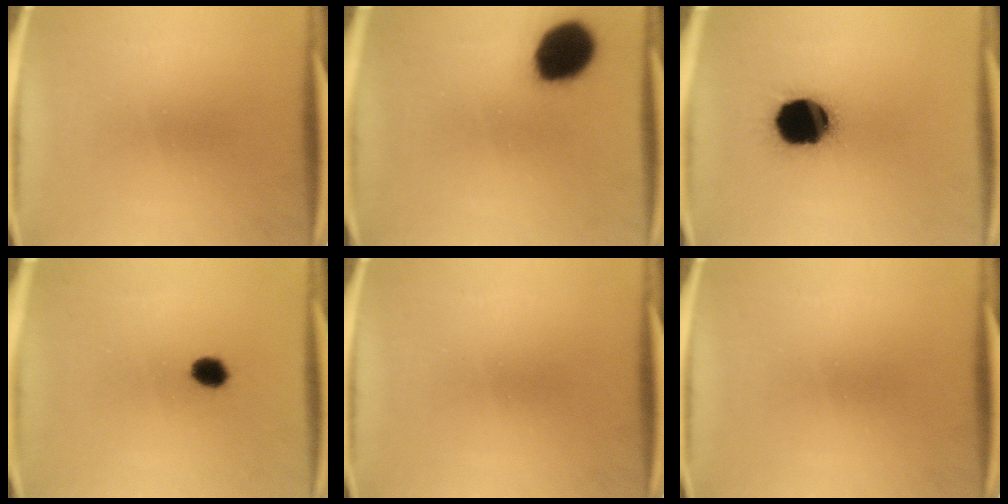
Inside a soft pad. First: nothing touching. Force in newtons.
{"total": 15.3}
{"total": 19.0}
{"total": 4.1}
{"total": 0.0}
{"total": 0.0}